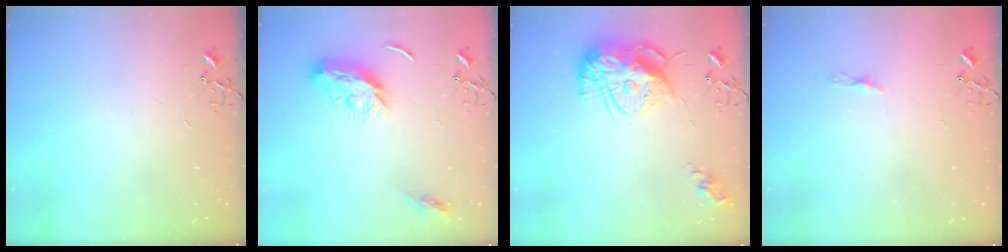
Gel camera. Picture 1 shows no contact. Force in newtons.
{"total": 9.6, "press": 9.6, "slide": 0.0}
{"total": 17.8, "press": 17.7, "slide": 1.8}
{"total": 3.4, "press": 3.4, "slide": 0.5}